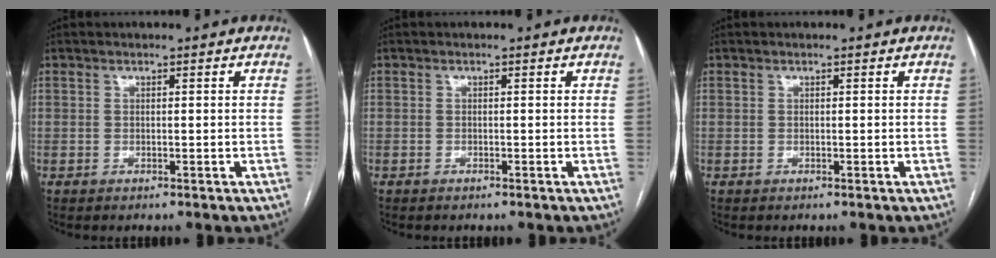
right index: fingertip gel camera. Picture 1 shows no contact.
{"total": 0.0}
{"total": 0.0}